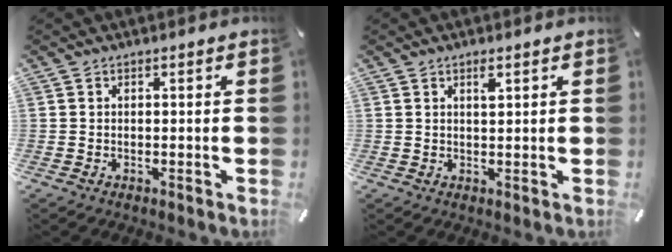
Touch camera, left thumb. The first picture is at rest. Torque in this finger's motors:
{"motor_torque": [0.58, 0.49, 0.18, -0.26, 0.11]}